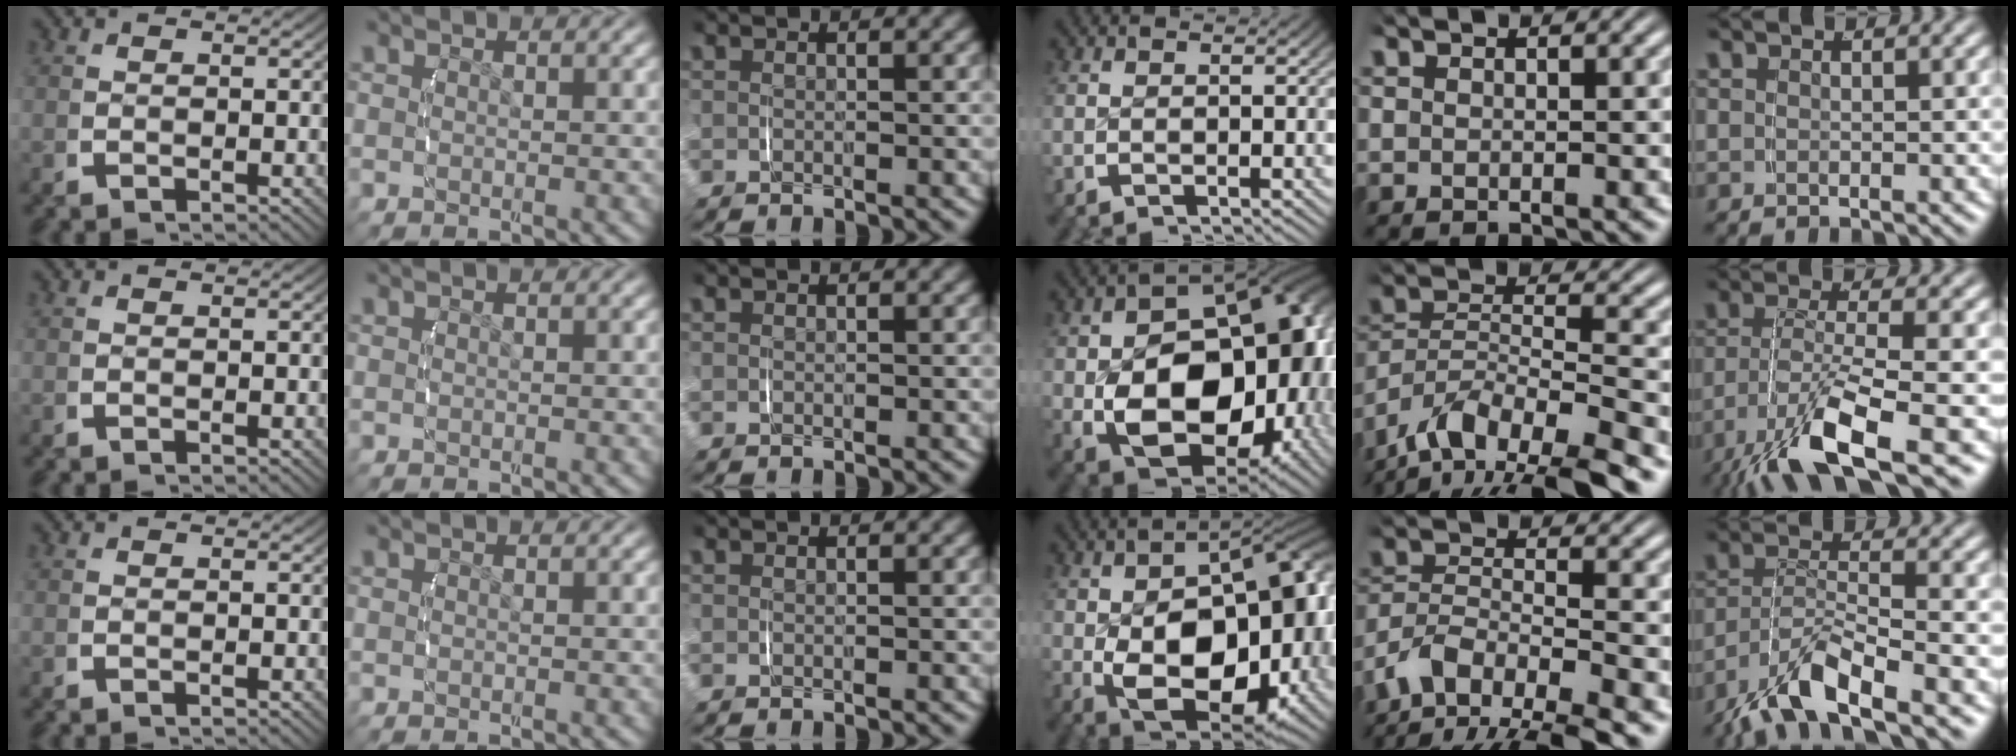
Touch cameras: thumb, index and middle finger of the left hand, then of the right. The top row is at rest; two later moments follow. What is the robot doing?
{"motion": "lift_and_place", "object": "ethernet cable"}